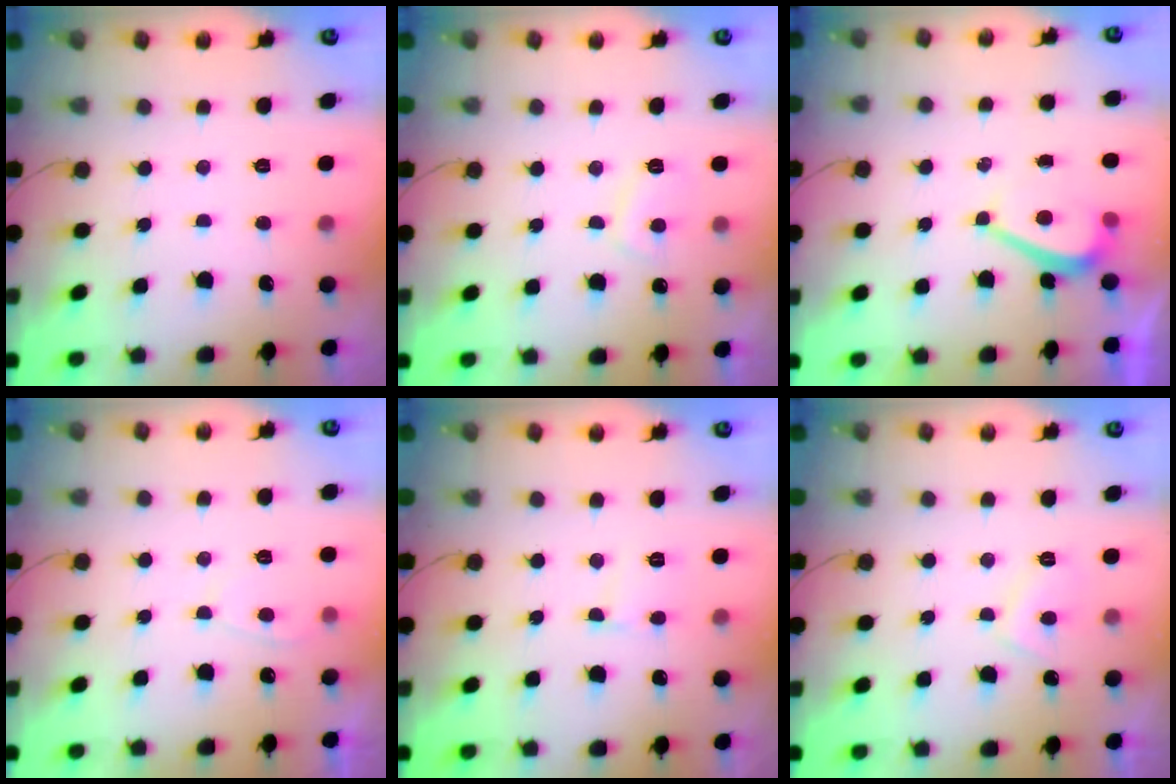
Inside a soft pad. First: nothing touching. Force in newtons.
{"total": 3.7, "press": 3.7, "slide": 0.7}
{"total": 2.0, "press": 1.9, "slide": 0.6}
{"total": 2.1, "press": 2.0, "slide": 0.6}
{"total": 3.2, "press": 3.2, "slide": 0.3}
{"total": 3.1, "press": 3.0, "slide": 0.8}